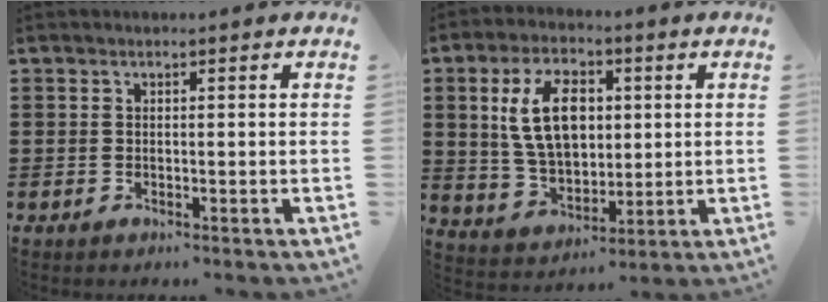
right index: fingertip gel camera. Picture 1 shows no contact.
{"total": 11.0, "force": [2.3, 6.5, 8.5], "torque": [-0.188, 0.011, 0.036]}